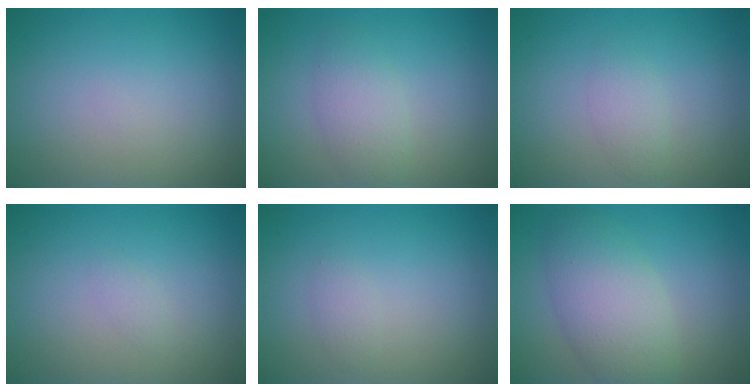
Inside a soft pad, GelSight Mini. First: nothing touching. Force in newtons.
{"total": 2.5, "press": 2.5, "slide": 0.1}
{"total": 1.4, "press": 1.4, "slide": 0.0}
{"total": 0.6, "press": 0.6, "slide": 0.0}
{"total": 0.8, "press": 0.8, "slide": 0.0}
{"total": 5.5, "press": 5.5, "slide": 0.1}